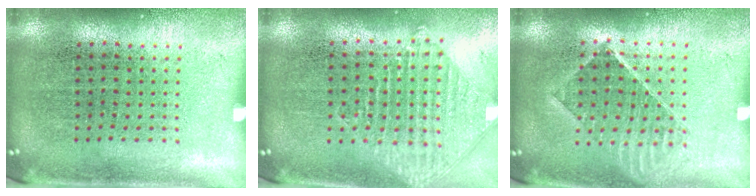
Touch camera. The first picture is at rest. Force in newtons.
{"total": 1.0, "press": 1.0, "slide": 0.2}
{"total": 1.2, "press": 1.1, "slide": 0.4}